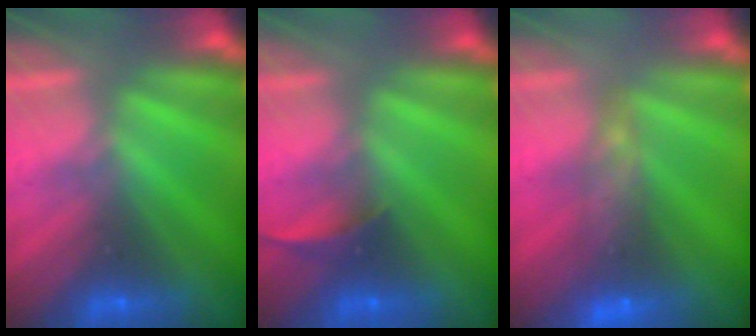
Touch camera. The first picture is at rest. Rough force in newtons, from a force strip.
{"total": 1.8}
{"total": 6.4}